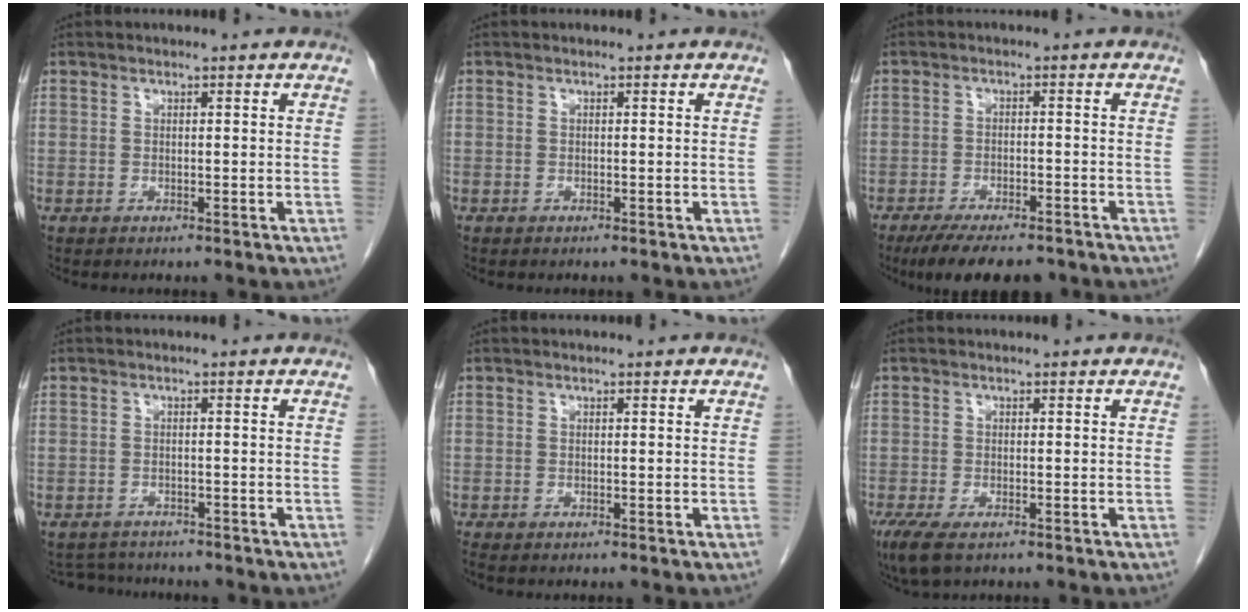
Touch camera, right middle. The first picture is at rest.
{"total": 0.0}
{"total": 10.7, "force": [-8.7, 3.2, 5.4], "torque": [-0.077, -0.009, -0.128]}
{"total": 3.9, "force": [-3.7, 1.1, 0.0], "torque": [-0.001, -0.006, -0.057]}
{"total": 0.7, "force": [-0.6, 0.1, 0.3], "torque": [-0.007, -0.002, -0.010]}
{"total": 4.7, "force": [-2.9, 1.6, 3.3], "torque": [-0.072, -0.015, -0.048]}